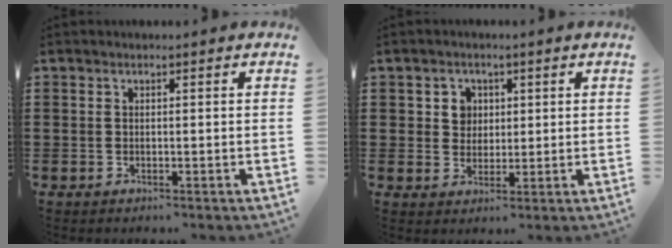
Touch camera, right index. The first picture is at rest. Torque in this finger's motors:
{"motor_torque": [0.02, 0.09, 0.07, 0.02]}